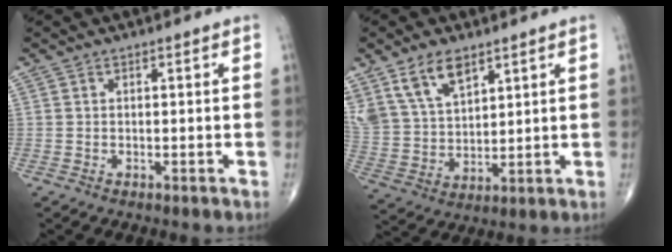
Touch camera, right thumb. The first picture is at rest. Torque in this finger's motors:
{"motor_torque": [-0.94, 1.17, 1.12, 1.09, 0.12]}